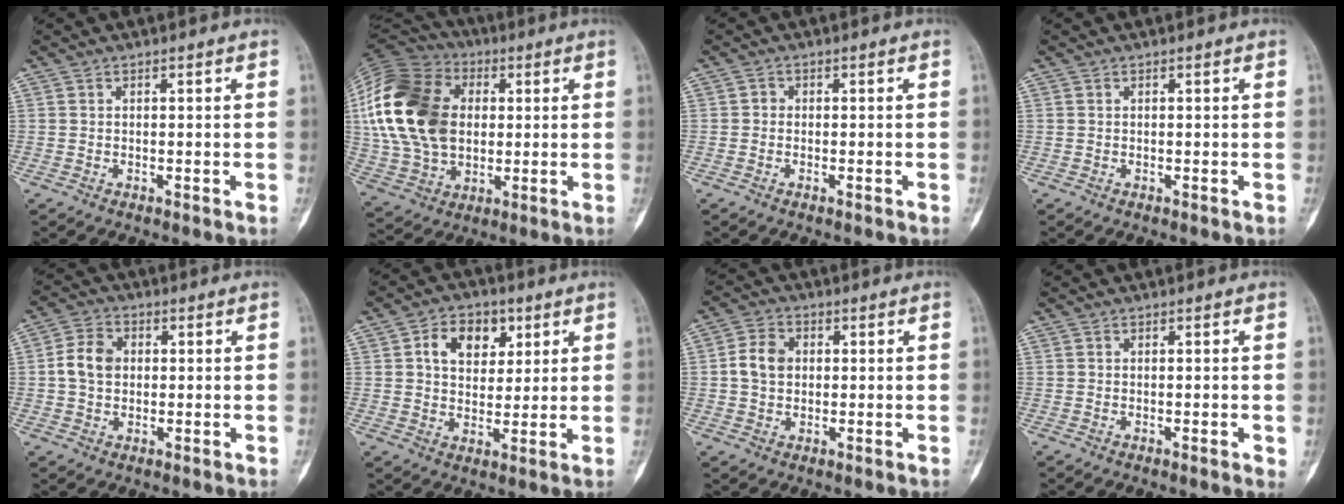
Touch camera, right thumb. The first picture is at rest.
{"total": 24.4, "force": [3.1, 17.3, 17.0], "torque": [-0.339, 0.008, 0.060]}
{"total": 0.8, "force": [-0.3, 0.7, 0.3], "torque": [-0.001, 0.003, -0.011]}
{"total": 0.0}
{"total": 6.4, "force": [0.4, 5.0, 4.0], "torque": [-0.065, 0.012, 0.001]}
{"total": 9.2, "force": [3.3, 6.6, 5.6], "torque": [-0.052, -0.004, 0.052]}
{"total": 5.7, "force": [0.4, 4.5, 3.5], "torque": [-0.056, 0.011, 0.003]}
{"total": 1.5, "force": [-0.2, 0.4, 1.4], "torque": [-0.016, -0.003, -0.002]}